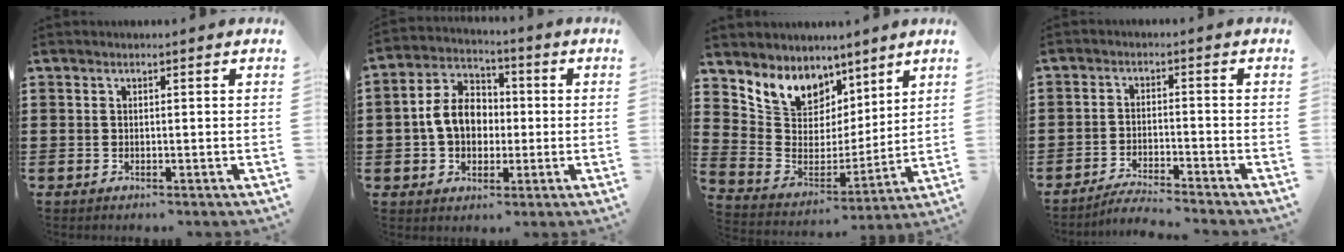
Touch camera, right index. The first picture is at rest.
{"total": 8.3, "force": [-0.5, 6.3, 5.3], "torque": [-0.132, 0.015, -0.015]}
{"total": 7.8, "force": [6.0, 4.9, 0.9], "torque": [-0.063, -0.052, 0.110]}
{"total": 3.5, "force": [-3.4, -0.2, 0.6], "torque": [-0.013, 0.001, -0.070]}